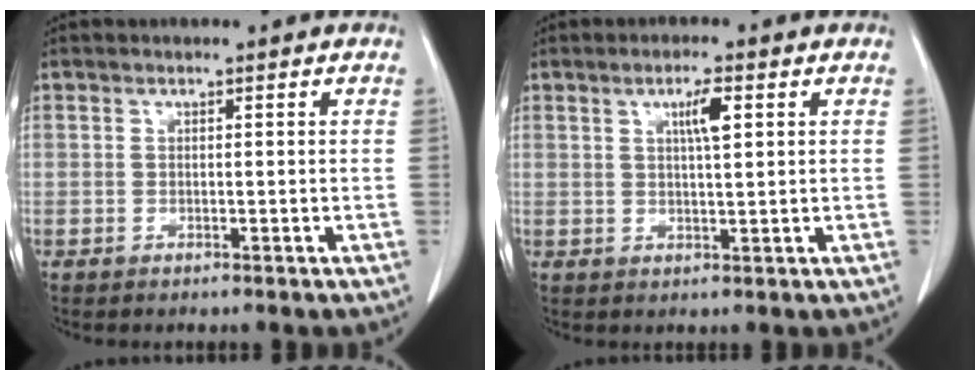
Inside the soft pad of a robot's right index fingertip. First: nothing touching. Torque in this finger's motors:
{"motor_torque": [0.20, 0.06, 0.07, 0.02]}